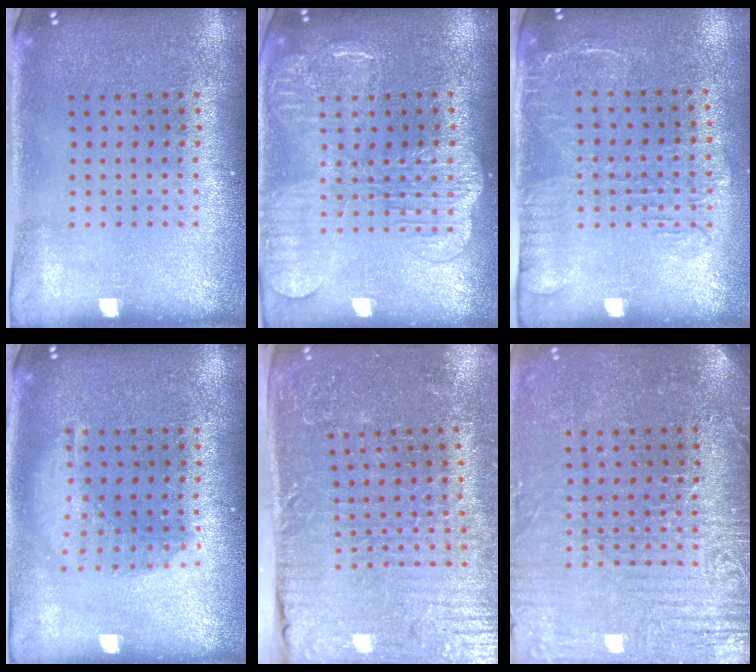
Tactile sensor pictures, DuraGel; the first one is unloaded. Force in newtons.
{"total": 2.6, "press": 2.6, "slide": 0.3}
{"total": 1.7, "press": 1.3, "slide": 1.0}
{"total": 1.4, "press": 1.3, "slide": 0.6}
{"total": 4.4, "press": 4.3, "slide": 1.0}
{"total": 4.0, "press": 3.7, "slide": 1.4}